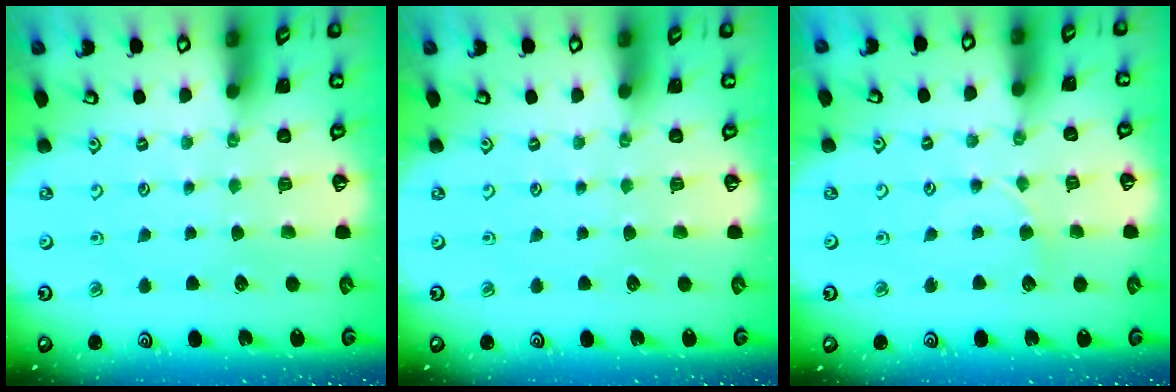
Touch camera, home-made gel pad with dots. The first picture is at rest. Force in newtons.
{"total": 0.0}
{"total": 2.2, "press": 2.2, "slide": 0.3}